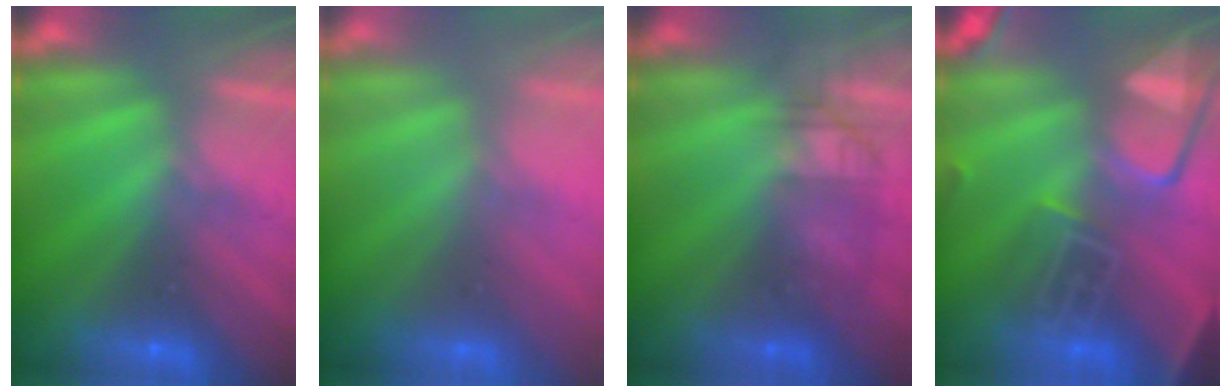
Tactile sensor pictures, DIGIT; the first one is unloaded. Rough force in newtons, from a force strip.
{"total": 2.8}
{"total": 2.2}
{"total": 7.0}